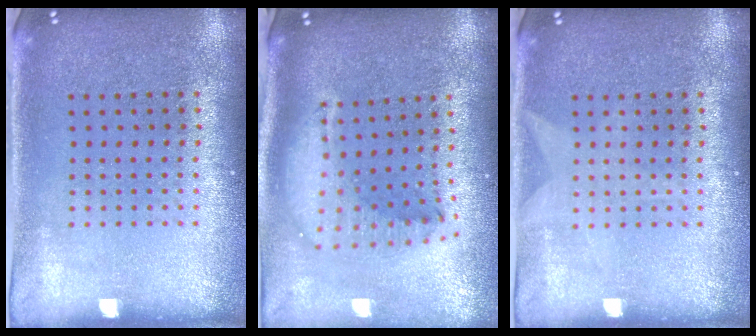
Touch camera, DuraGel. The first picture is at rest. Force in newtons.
{"total": 1.9, "press": 1.5, "slide": 1.1}
{"total": 0.8, "press": 0.8, "slide": 0.1}